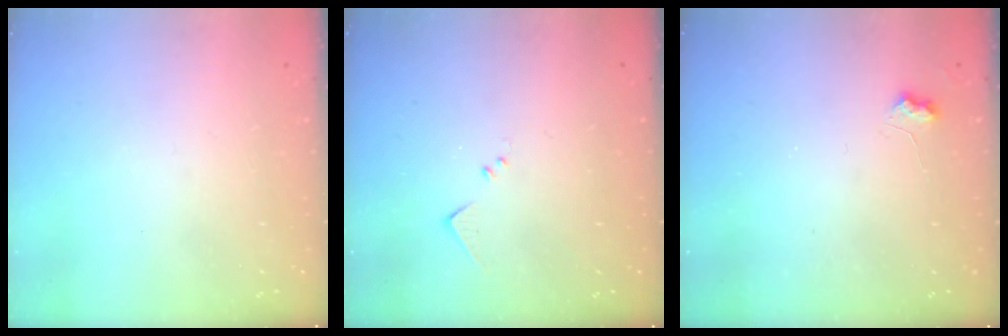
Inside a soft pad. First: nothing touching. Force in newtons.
{"total": 6.0, "press": 6.0, "slide": 0.5}
{"total": 3.7, "press": 3.7, "slide": 0.5}